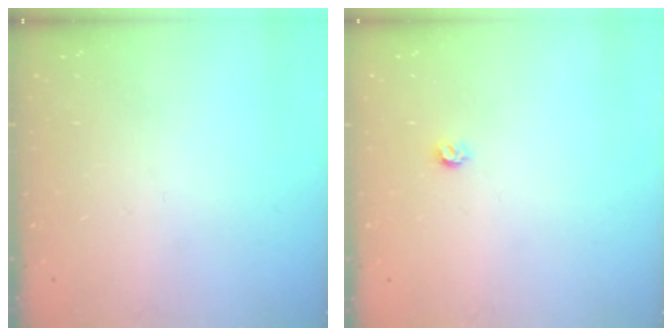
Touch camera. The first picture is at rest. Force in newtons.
{"total": 3.2, "press": 3.2, "slide": 0.5}